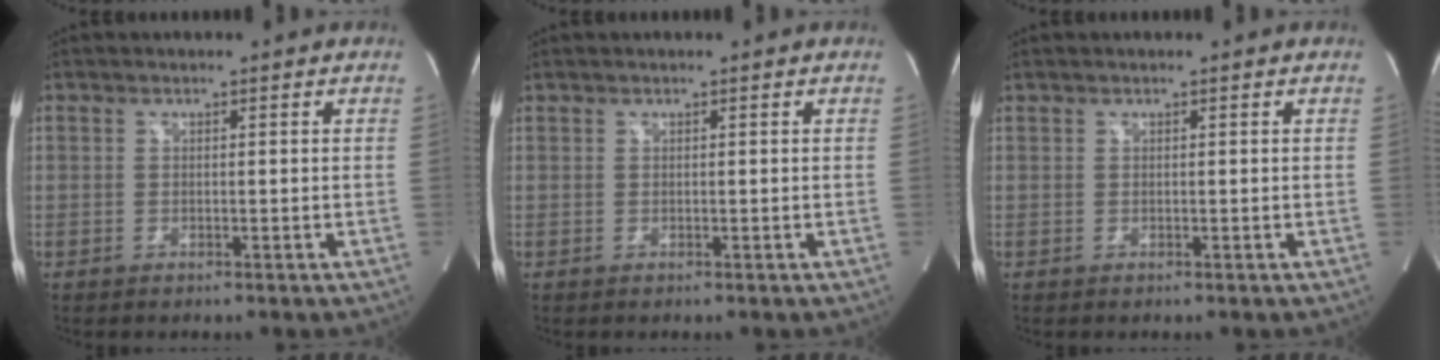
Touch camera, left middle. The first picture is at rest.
{"total": 0.0}
{"total": 0.0}